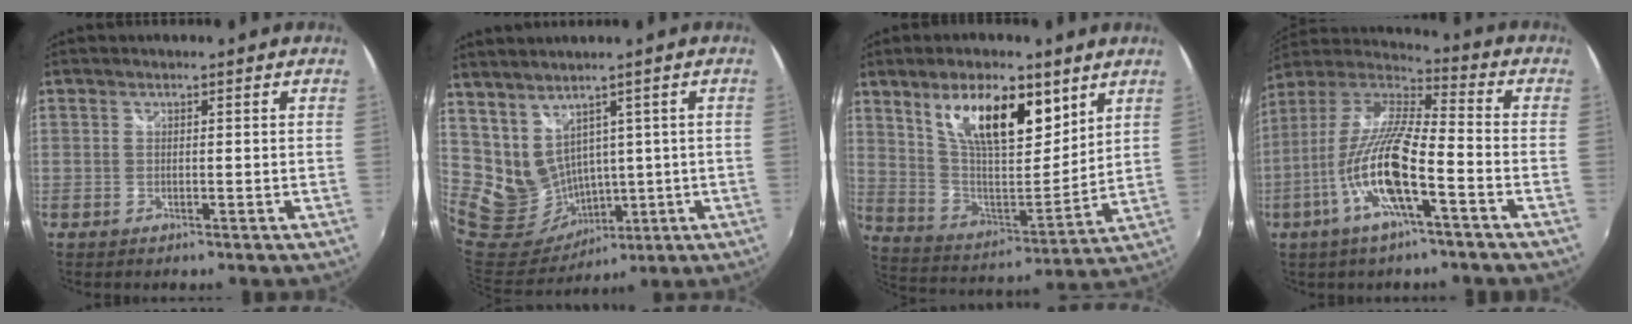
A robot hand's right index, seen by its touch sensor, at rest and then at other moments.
{"total": 12.1, "force": [4.9, 9.4, 5.8], "torque": [-0.147, -0.001, 0.134]}
{"total": 17.5, "force": [9.8, 7.0, 12.8], "torque": [-0.220, 0.001, 0.182]}
{"total": 16.2, "force": [-6.5, 2.8, 14.6], "torque": [-0.283, -0.014, -0.128]}